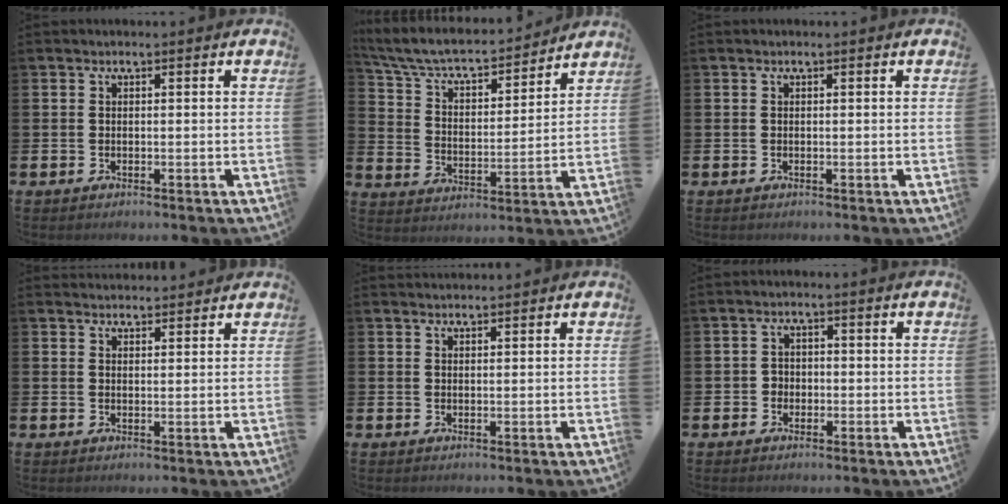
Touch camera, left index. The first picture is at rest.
{"total": 7.2, "force": [6.5, 1.9, 2.4], "torque": [-0.085, -0.049, 0.110]}
{"total": 0.0}
{"total": 2.3, "force": [2.3, 0.5, -0.1], "torque": [0.004, -0.012, 0.040]}
{"total": 1.3, "force": [1.3, 0.2, 0.1], "torque": [0.006, -0.003, 0.022]}
{"total": 1.8, "force": [-0.8, 1.5, 0.3], "torque": [-0.004, 0.003, -0.021]}